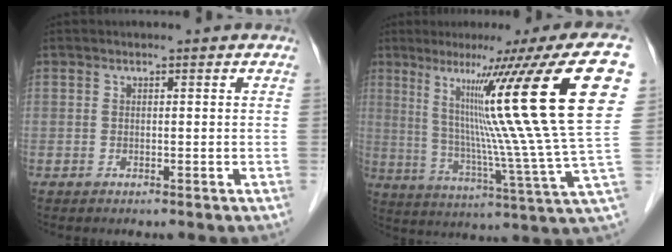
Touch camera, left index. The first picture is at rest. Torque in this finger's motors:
{"motor_torque": [0.97, -0.38, 0.72, 0.21]}